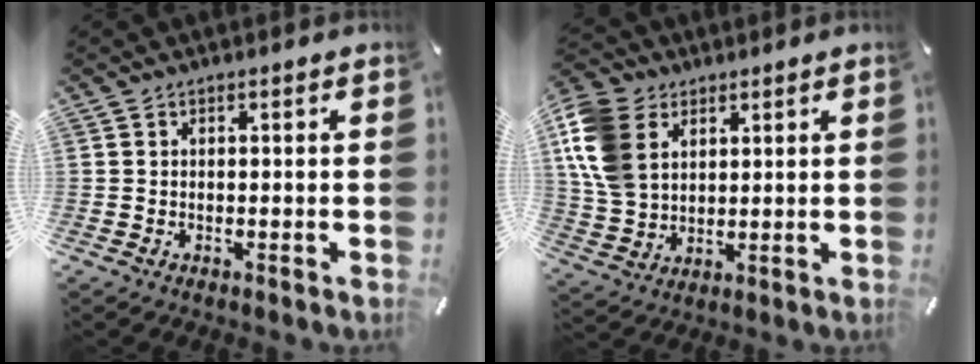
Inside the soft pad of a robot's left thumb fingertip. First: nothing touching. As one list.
[{"total": 13.0, "force": [4.3, 10.0, 7.1], "torque": [-0.203, -0.002, 0.077]}]